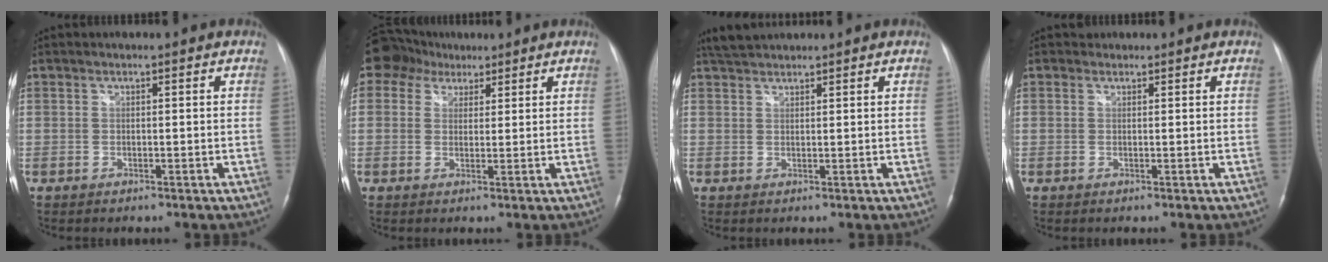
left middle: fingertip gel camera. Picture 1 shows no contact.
{"total": 6.6, "force": [4.4, 4.7, 1.3], "torque": [-0.031, 0.036, 0.080]}
{"total": 3.2, "force": [3.1, 0.4, 0.8], "torque": [-0.021, 0.018, 0.060]}
{"total": 0.8, "force": [0.6, 0.5, -0.1], "torque": [0.001, 0.002, 0.009]}